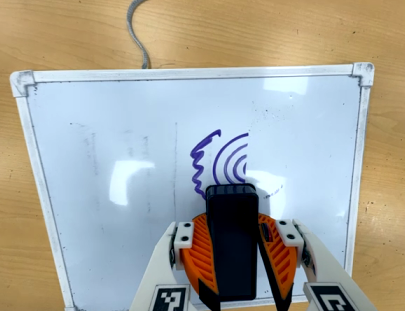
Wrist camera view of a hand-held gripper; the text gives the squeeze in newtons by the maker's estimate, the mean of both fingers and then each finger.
{"total": 12.3, "left": 11.7, "right": 12.9}